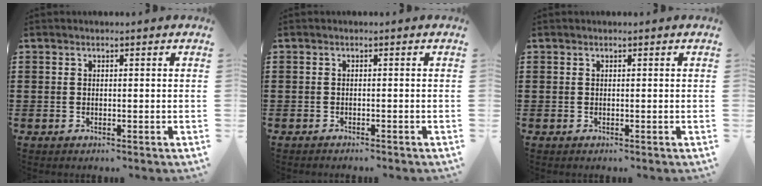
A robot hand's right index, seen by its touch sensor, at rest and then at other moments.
{"total": 0.7, "force": [-0.7, 0.1, 0.0], "torque": [-0.002, 0.000, -0.016]}
{"total": 0.0}